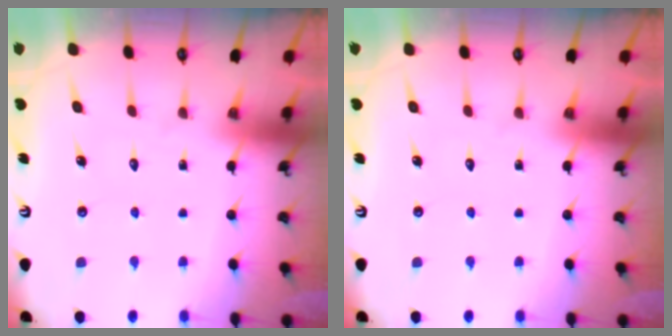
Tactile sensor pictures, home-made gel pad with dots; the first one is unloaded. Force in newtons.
{"total": 0.0}